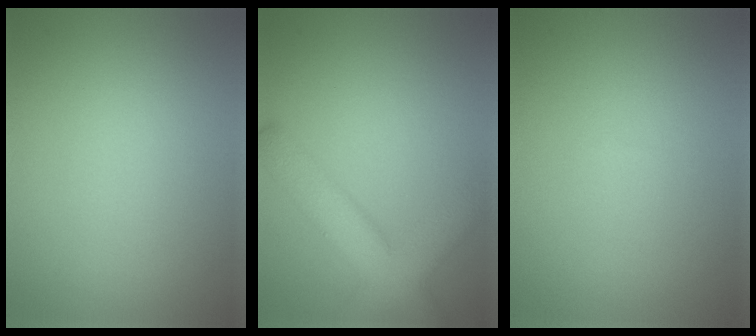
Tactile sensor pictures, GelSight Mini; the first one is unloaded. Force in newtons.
{"total": 6.3, "press": 6.2, "slide": 0.4}
{"total": 0.0}